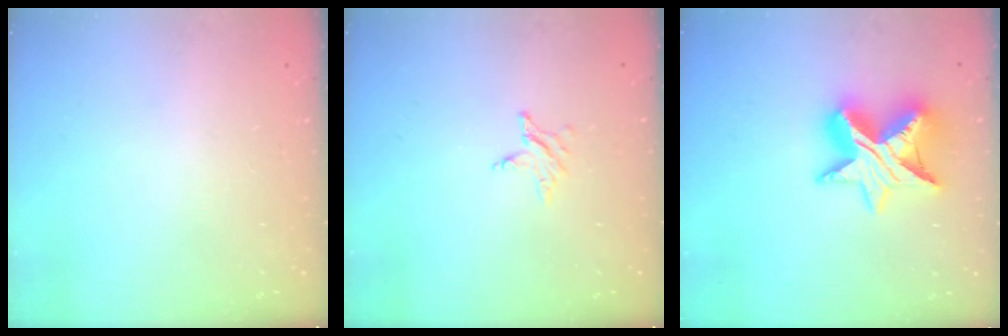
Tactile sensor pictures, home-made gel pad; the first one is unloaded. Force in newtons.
{"total": 2.8, "press": 2.7, "slide": 0.4}
{"total": 14.0, "press": 13.9, "slide": 1.0}